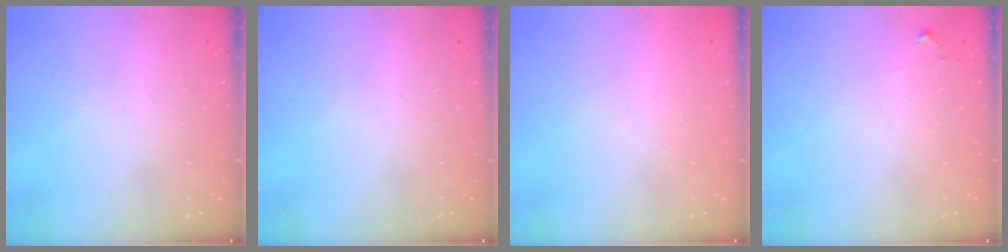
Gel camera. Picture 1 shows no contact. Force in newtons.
{"total": 0.0}
{"total": 4.9, "press": 4.8, "slide": 0.5}
{"total": 4.9, "press": 4.9, "slide": 0.7}